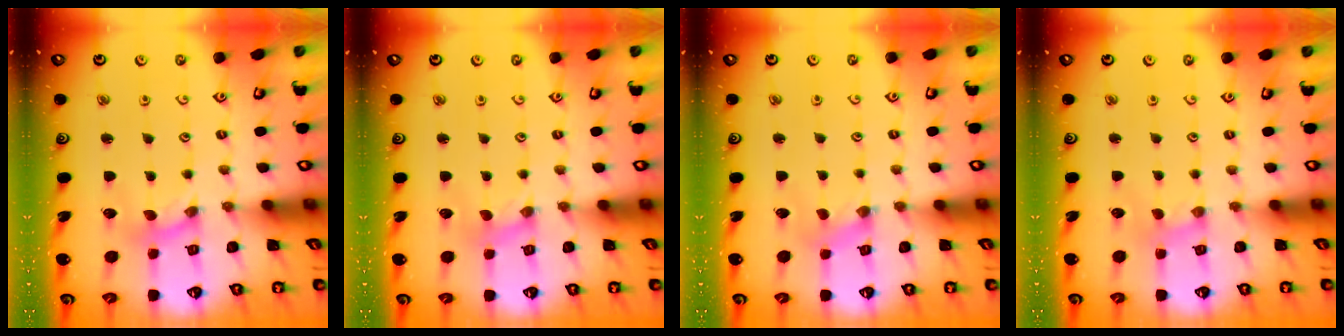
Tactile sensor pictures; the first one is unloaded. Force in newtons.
{"total": 0.0}
{"total": 0.6, "press": 0.6, "slide": 0.2}
{"total": 0.6, "press": 0.6, "slide": 0.1}